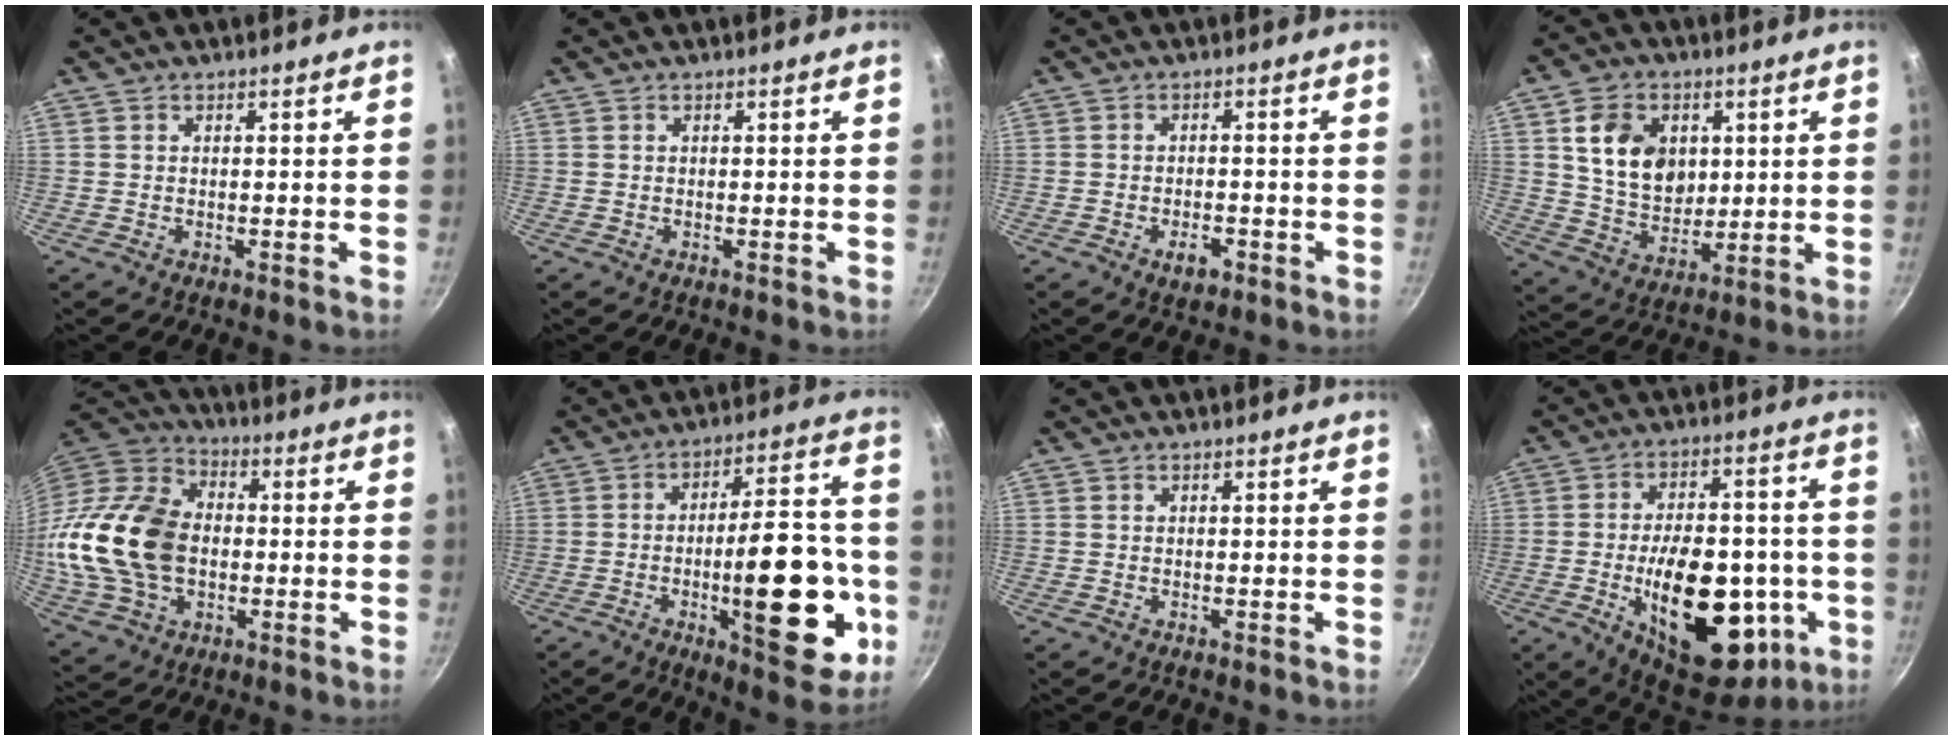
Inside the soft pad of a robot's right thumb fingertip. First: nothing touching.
{"total": 0.0}
{"total": 3.4, "force": [-1.7, 1.9, 2.2], "torque": [-0.027, 0.013, -0.026]}
{"total": 13.3, "force": [3.4, 10.2, 7.8], "torque": [-0.105, -0.014, 0.068]}
{"total": 22.5, "force": [-1.2, 16.0, 15.8], "torque": [-0.297, 0.030, -0.019]}
{"total": 22.6, "force": [-6.0, 8.1, 20.2], "torque": [-0.244, 0.031, -0.080]}
{"total": 0.0}
{"total": 26.9, "force": [-6.4, 14.6, 21.7], "torque": [-0.282, 0.018, -0.075]}